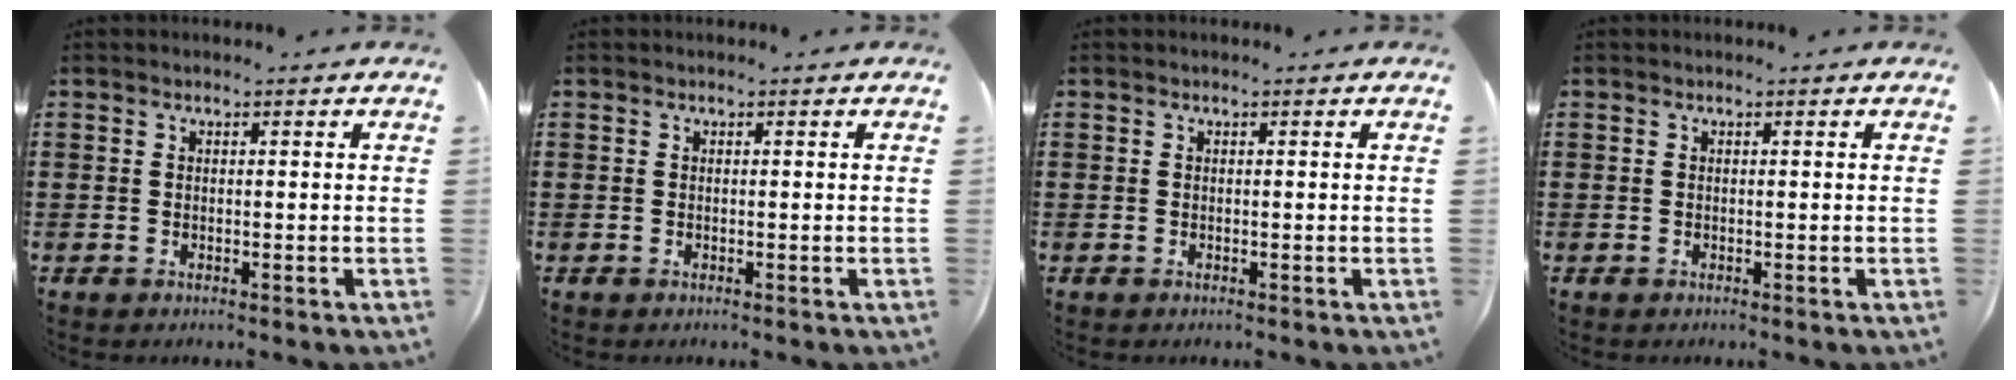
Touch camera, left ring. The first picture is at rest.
{"total": 0.0}
{"total": 0.0}
{"total": 0.0}